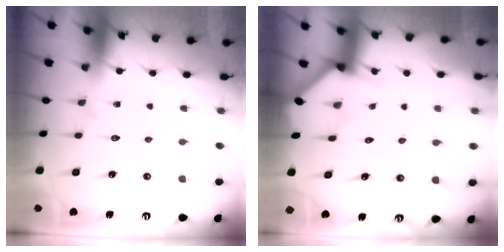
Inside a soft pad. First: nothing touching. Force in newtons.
{"total": 2.4, "press": 2.3, "slide": 0.3}